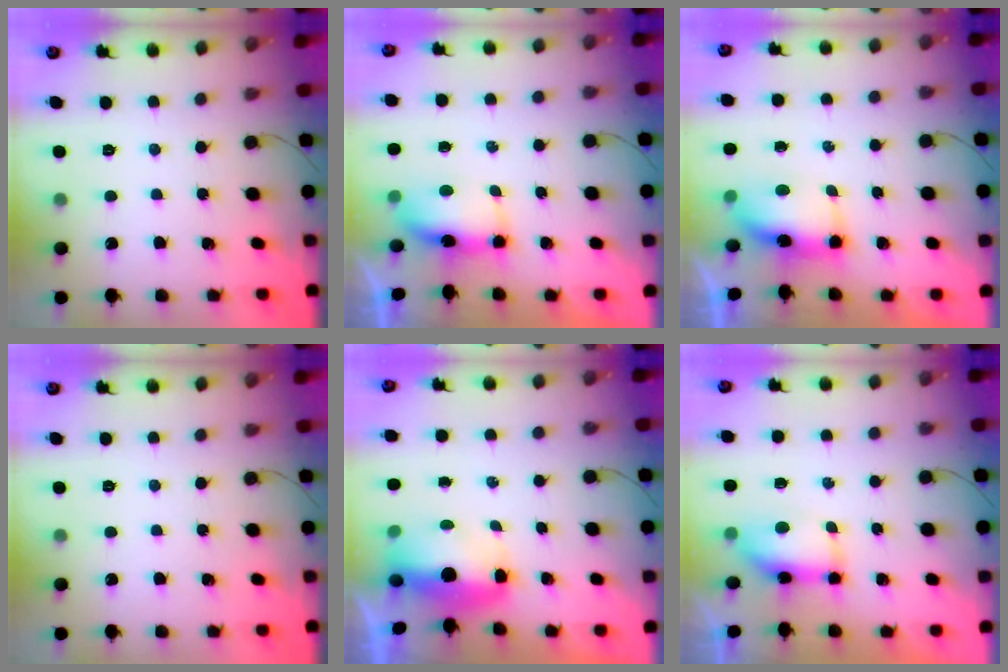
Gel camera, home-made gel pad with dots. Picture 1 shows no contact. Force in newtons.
{"total": 6.9, "press": 6.5, "slide": 2.4}
{"total": 7.0, "press": 6.9, "slide": 1.1}
{"total": 0.0}
{"total": 6.4, "press": 6.4, "slide": 0.6}
{"total": 6.8, "press": 6.8, "slide": 0.5}